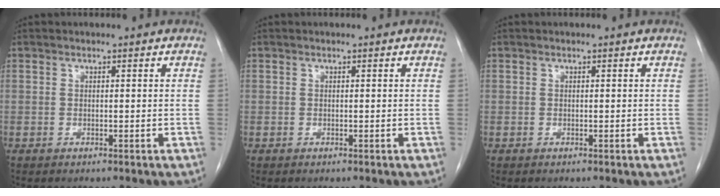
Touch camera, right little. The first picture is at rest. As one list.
[{"total": 0.0}, {"total": 0.0}]